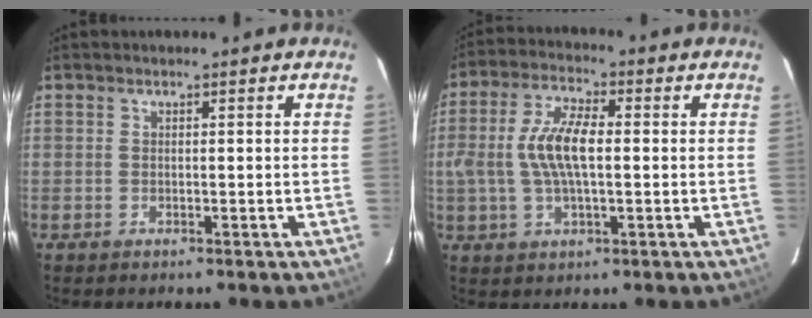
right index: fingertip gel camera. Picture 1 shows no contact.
{"total": 9.6, "force": [-0.1, 3.7, 8.9], "torque": [-0.179, 0.010, -0.002]}